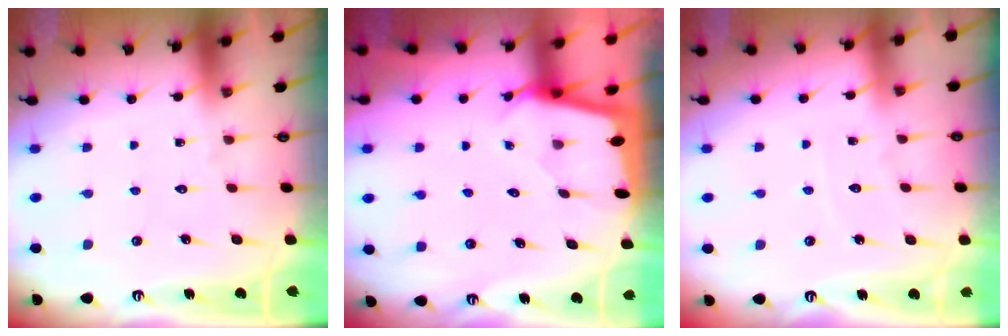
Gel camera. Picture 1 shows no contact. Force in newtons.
{"total": 1.8, "press": 1.8, "slide": 0.2}
{"total": 2.3, "press": 2.2, "slide": 0.3}